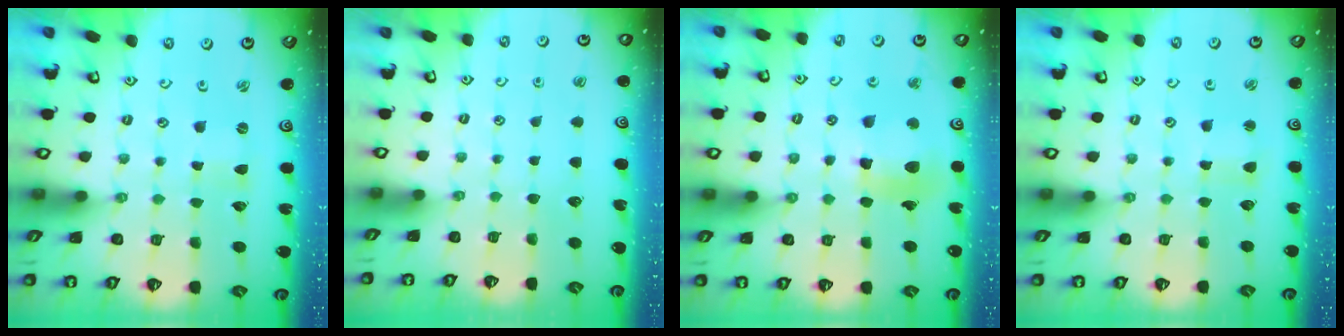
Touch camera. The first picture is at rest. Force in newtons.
{"total": 0.0}
{"total": 12.0, "press": 11.9, "slide": 1.5}
{"total": 1.9, "press": 1.9, "slide": 0.2}